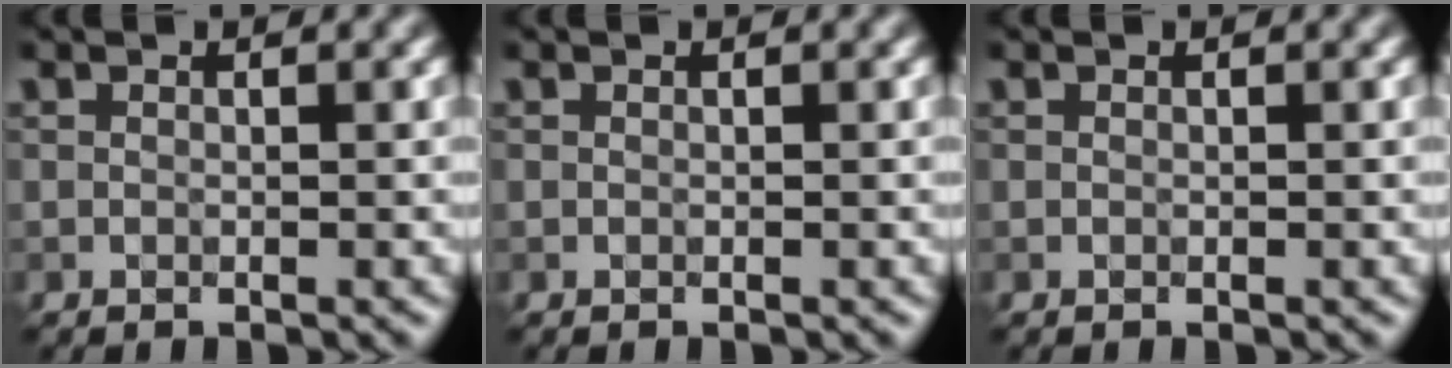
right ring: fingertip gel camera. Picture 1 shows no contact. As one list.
[{"total": 0.0}, {"total": 0.0}]